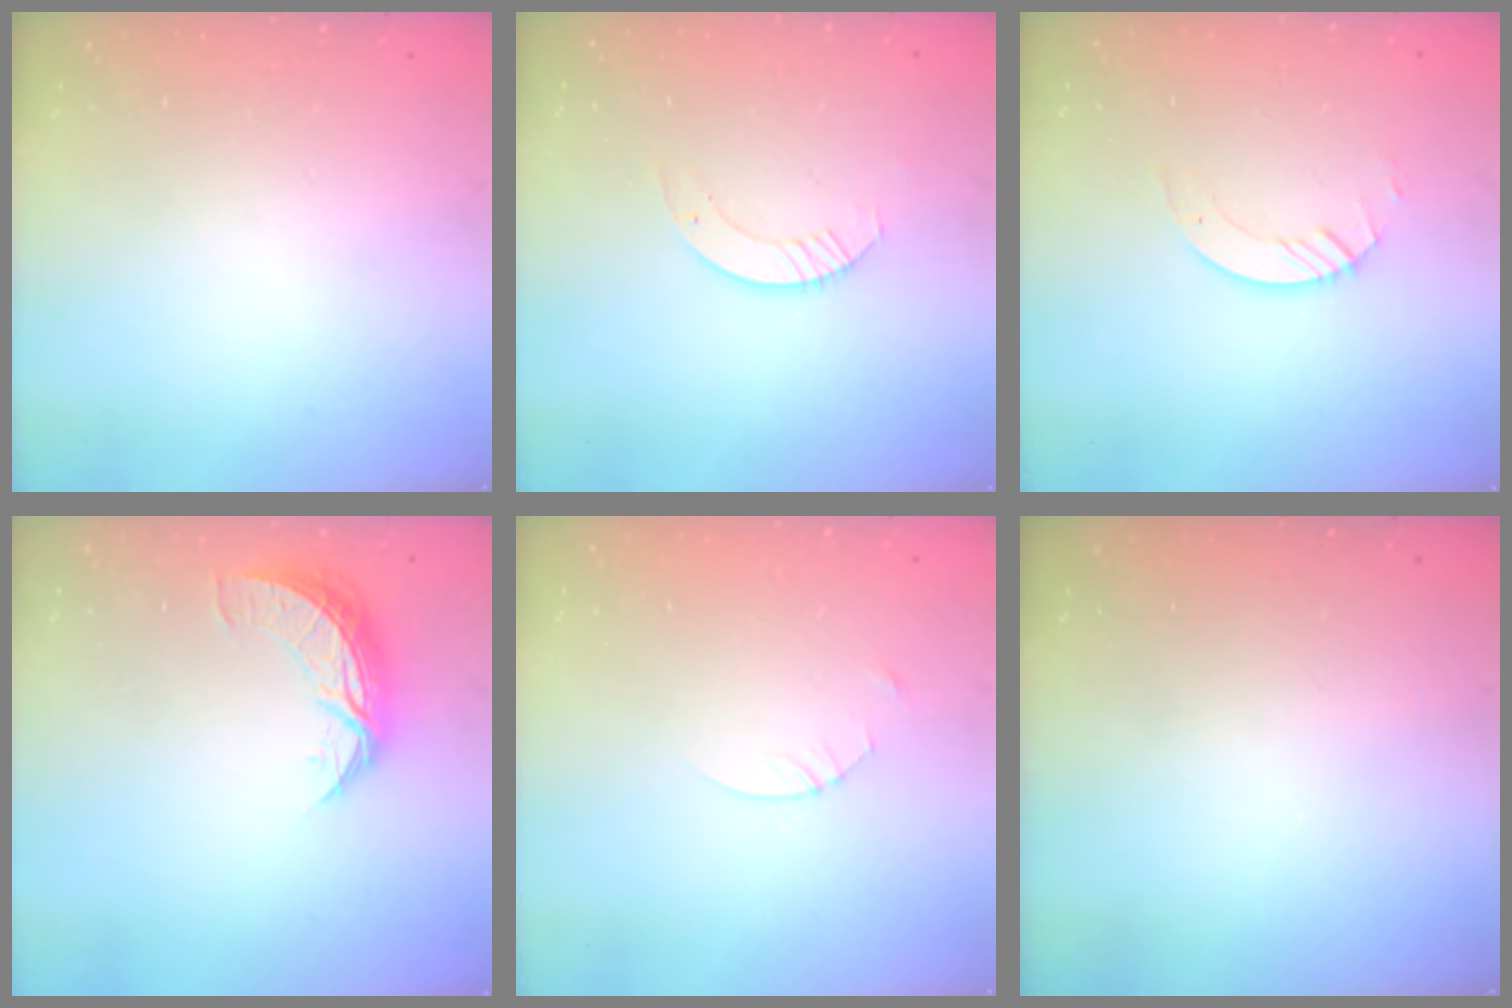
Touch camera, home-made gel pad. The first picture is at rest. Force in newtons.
{"total": 3.3, "press": 3.3, "slide": 0.3}
{"total": 3.2, "press": 3.2, "slide": 0.2}
{"total": 8.8, "press": 8.8, "slide": 0.5}
{"total": 2.5, "press": 2.5, "slide": 0.3}
{"total": 0.0}